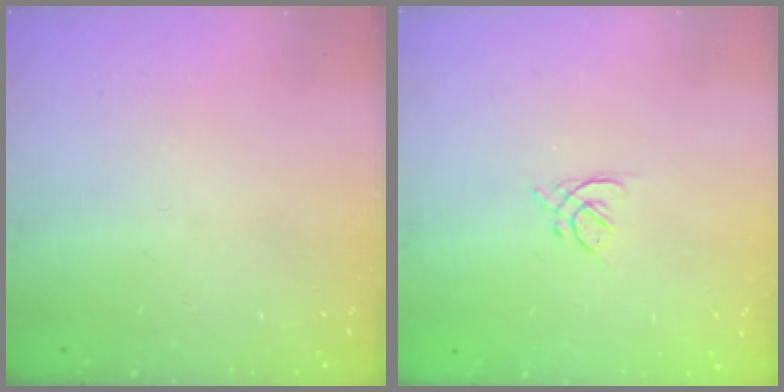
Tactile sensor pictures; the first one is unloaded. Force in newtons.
{"total": 1.3, "press": 1.2, "slide": 0.5}